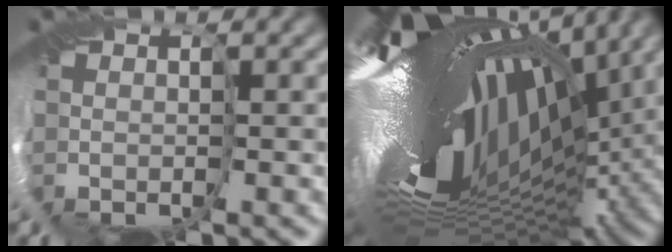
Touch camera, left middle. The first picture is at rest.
{"total": 17.7, "force": [1.3, 6.2, 16.5], "torque": [-0.259, -0.002, 0.031]}